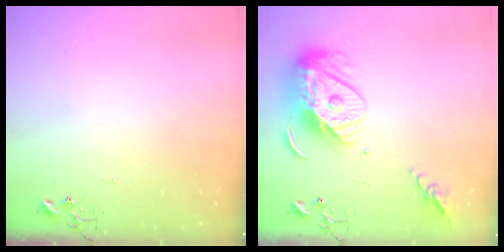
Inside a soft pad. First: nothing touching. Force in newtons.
{"total": 15.1, "press": 15.0, "slide": 1.4}